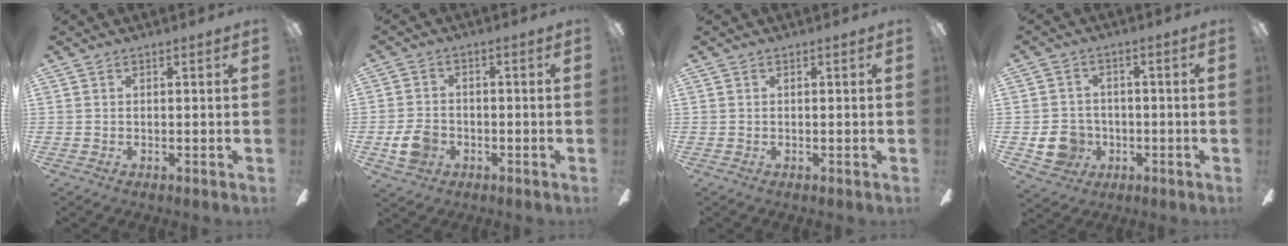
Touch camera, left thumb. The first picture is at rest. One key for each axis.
{"total": 7.1, "fx": -2.4, "fy": 5.5, "fz": 3.7, "tx": -0.078, "ty": 0.012, "tz": -0.044}
{"total": 0.0}
{"total": 8.5, "fx": -2.1, "fy": 7.7, "fz": 2.9, "tx": -0.074, "ty": 0.010, "tz": -0.036}